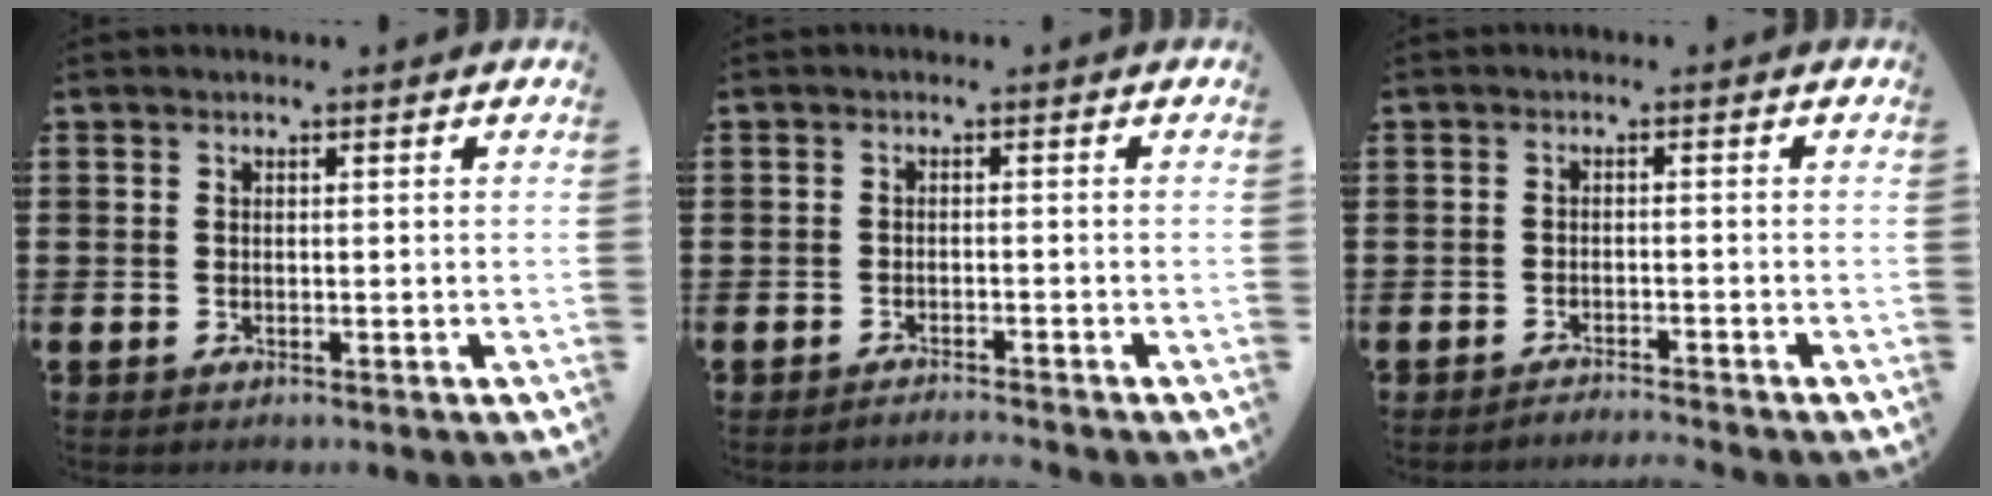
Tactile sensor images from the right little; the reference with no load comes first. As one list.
[{"total": 1.2, "force": [-1.2, -0.2, 0.0], "torque": [-0.002, 0.003, -0.025]}, {"total": 1.5, "force": [-1.4, -0.2, -0.1], "torque": [0.000, 0.004, -0.030]}]